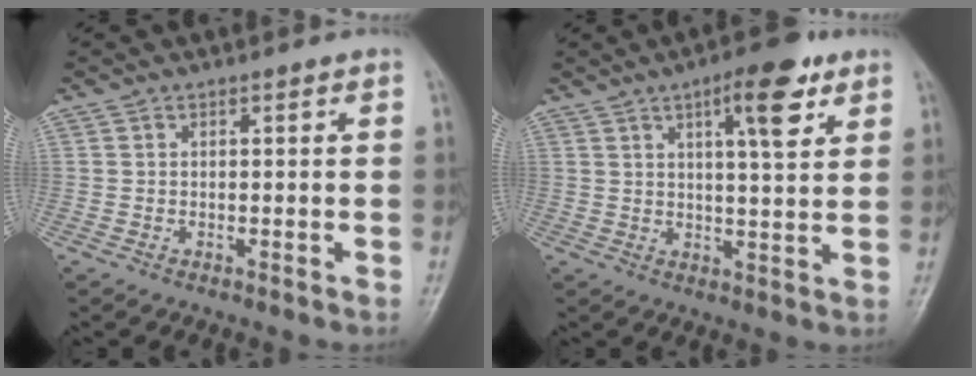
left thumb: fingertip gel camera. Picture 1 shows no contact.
{"total": 9.5, "force": [4.7, 2.7, 7.8], "torque": [-0.099, -0.020, 0.066]}